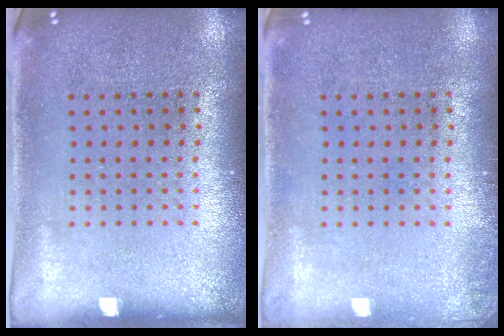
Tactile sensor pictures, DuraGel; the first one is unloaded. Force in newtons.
{"total": 0.6, "press": 0.6, "slide": 0.2}